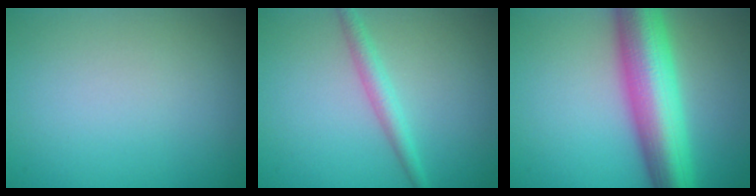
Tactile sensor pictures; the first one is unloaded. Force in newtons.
{"total": 2.1, "press": 2.1, "slide": 0.0}
{"total": 10.1, "press": 10.1, "slide": 0.2}